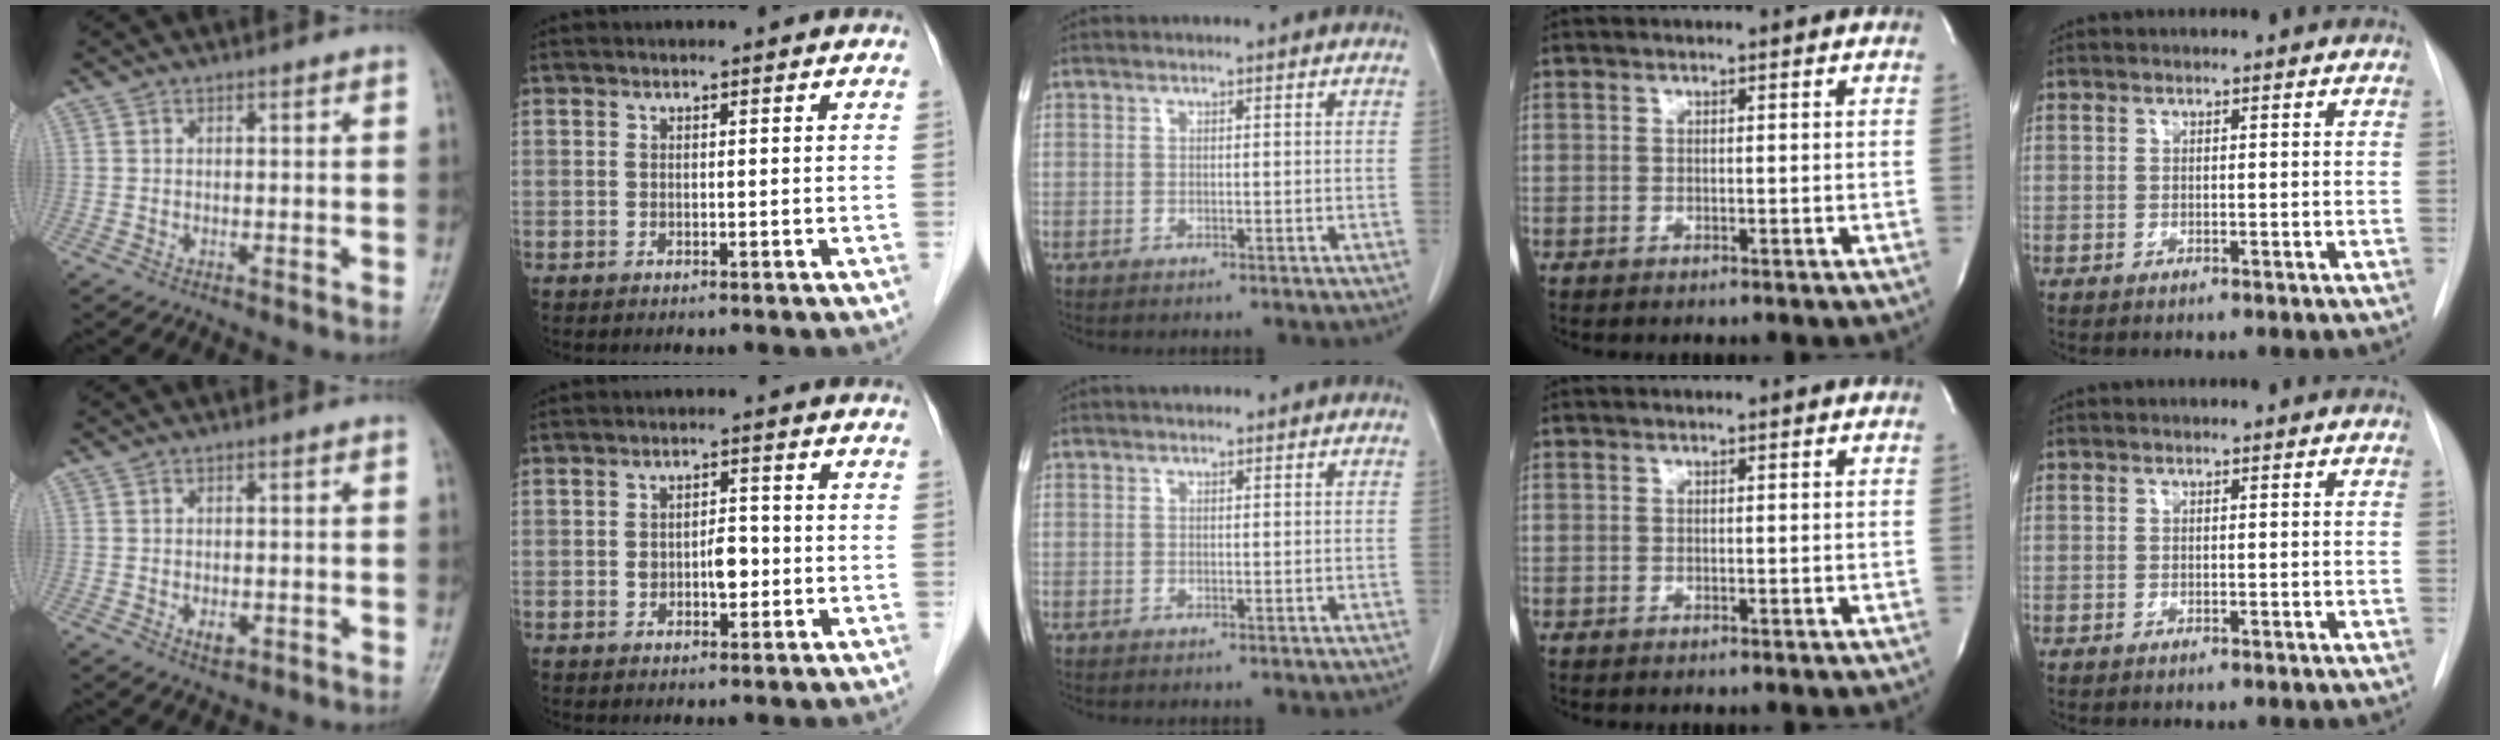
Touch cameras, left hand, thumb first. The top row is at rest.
{"thumb": {"total": 2.4, "force": [-0.7, 1.5, 1.8], "torque": [-0.022, -0.001, -0.007]}, "index": {"total": 3.6, "force": [-0.7, 1.9, 3.0], "torque": [-0.048, 0.007, -0.008]}, "middle": {"total": 1.0, "force": [0.8, 0.4, 0.4], "torque": [-0.013, 0.008, 0.013]}}